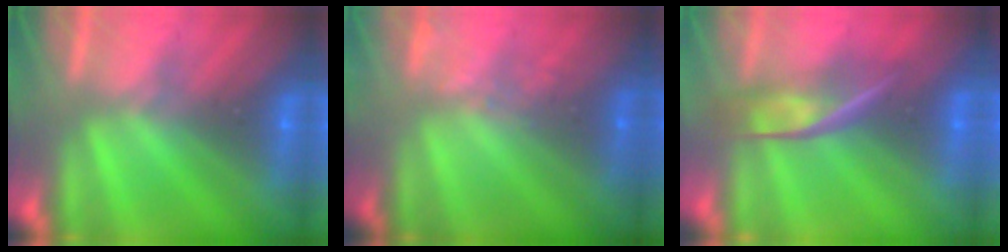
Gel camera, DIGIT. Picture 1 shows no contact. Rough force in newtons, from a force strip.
{"total": 1.5}
{"total": 2.4}